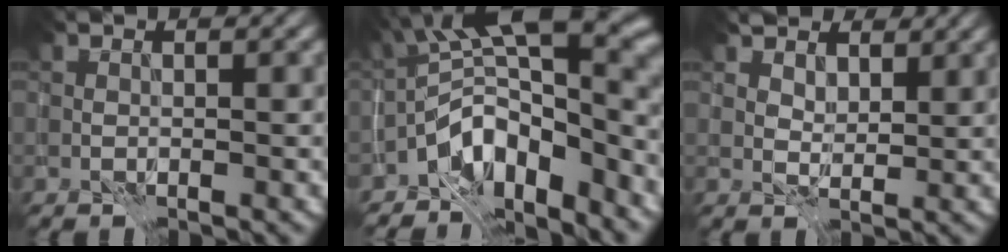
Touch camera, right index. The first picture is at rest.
{"total": 10.9, "force": [-4.0, 5.1, 8.8], "torque": [-0.117, 0.010, -0.071]}
{"total": 4.6, "force": [3.6, 2.4, 1.5], "torque": [-0.045, -0.005, 0.062]}